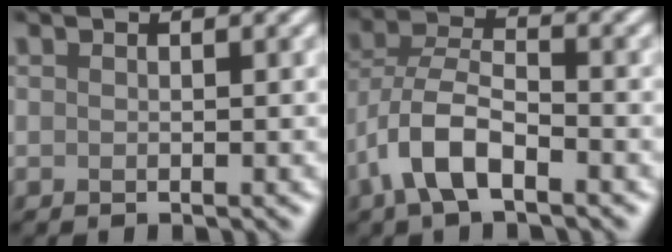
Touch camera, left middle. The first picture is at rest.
{"total": 5.8, "force": [-3.0, 2.4, 4.3], "torque": [-0.085, 0.008, -0.065]}